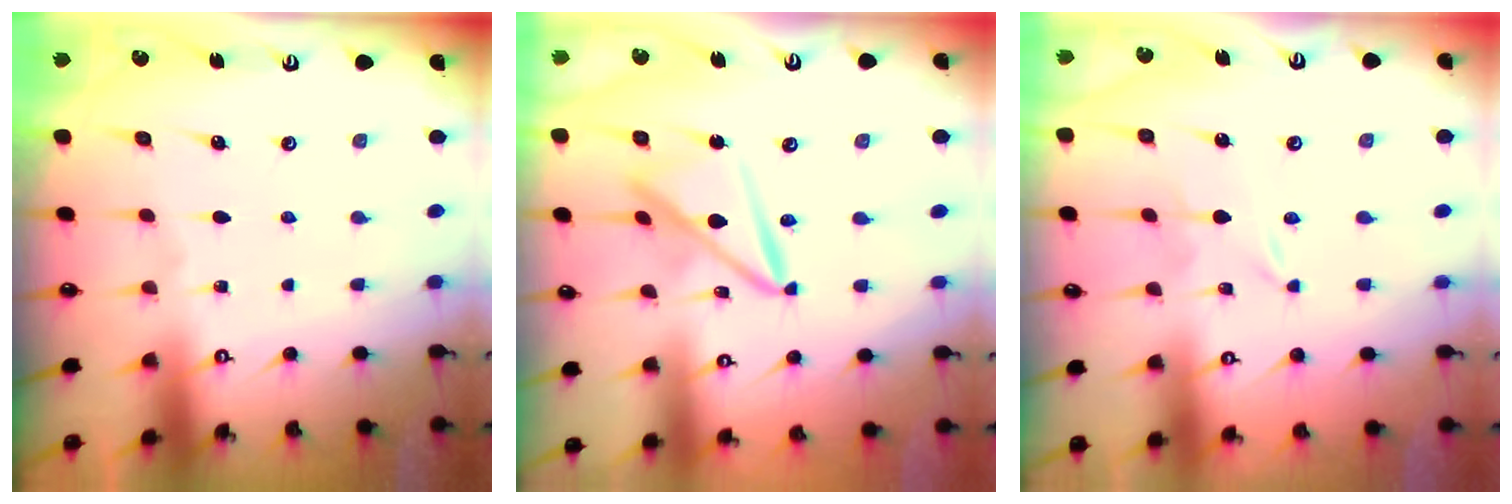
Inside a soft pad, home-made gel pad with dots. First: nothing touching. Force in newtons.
{"total": 11.5, "press": 11.5, "slide": 1.1}
{"total": 2.0, "press": 2.0, "slide": 0.3}